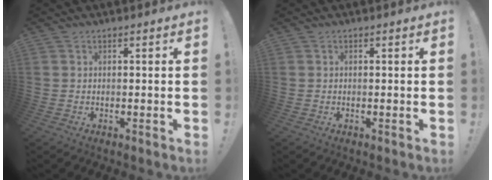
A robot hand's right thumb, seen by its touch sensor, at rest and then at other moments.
{"total": 0.0}